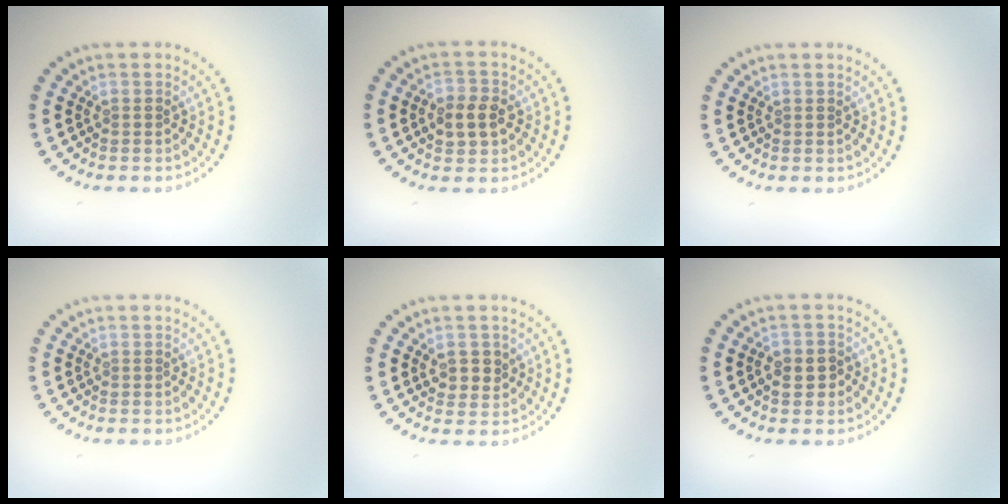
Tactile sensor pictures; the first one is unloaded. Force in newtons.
{"total": 2.9, "press": 2.8, "slide": 0.2}
{"total": 0.0}
{"total": 0.0}
{"total": 2.0, "press": 2.0, "slide": 0.6}
{"total": 2.1, "press": 2.0, "slide": 0.7}